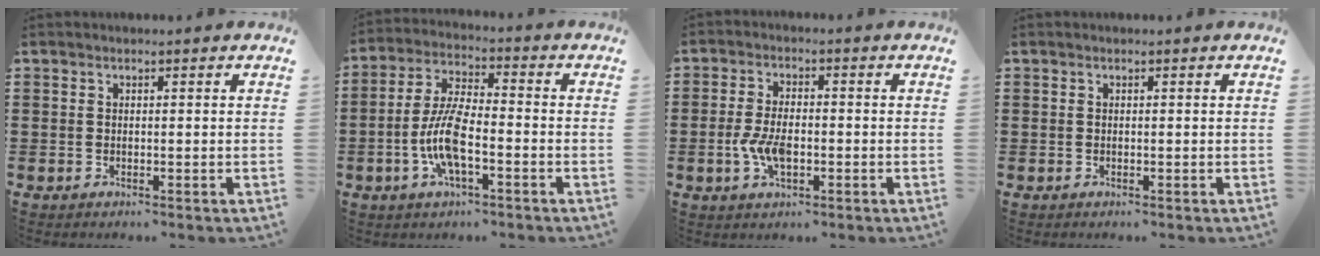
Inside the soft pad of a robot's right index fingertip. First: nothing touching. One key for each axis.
{"total": 8.4, "fx": -2.5, "fy": 2.7, "fz": 7.5, "tx": -0.174, "ty": -0.012, "tz": -0.053}
{"total": 5.2, "fx": -1.2, "fy": 2.7, "fz": 4.3, "tx": -0.105, "ty": -0.004, "tz": -0.026}
{"total": 0.0}